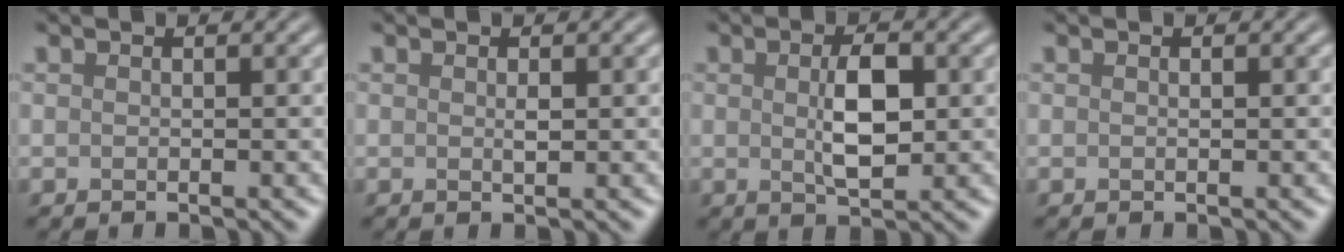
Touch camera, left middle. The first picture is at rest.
{"total": 0.7, "force": [0.1, 0.2, 0.7], "torque": [-0.013, -0.001, 0.002]}
{"total": 4.0, "force": [0.3, 1.8, 3.6], "torque": [-0.073, -0.001, 0.007]}
{"total": 0.0}